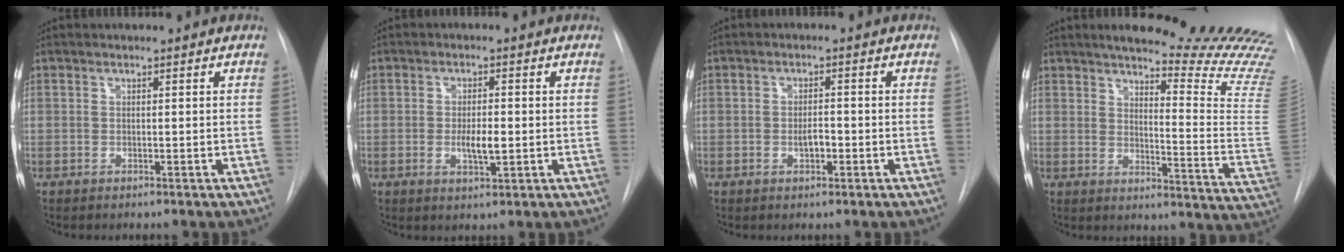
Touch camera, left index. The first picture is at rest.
{"total": 3.9, "force": [-1.6, 1.0, 3.4], "torque": [-0.059, -0.008, -0.021]}
{"total": 2.6, "force": [-1.8, 0.7, 1.7], "torque": [-0.027, -0.003, -0.026]}
{"total": 23.3, "force": [20.2, 0.2, 11.5], "torque": [-0.136, -0.136, 0.234]}